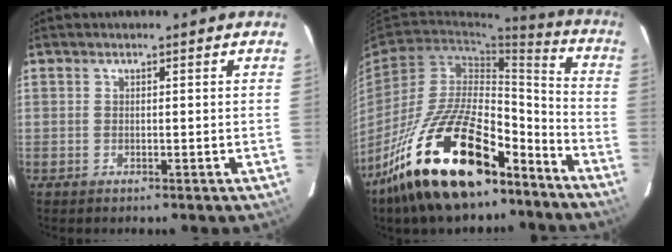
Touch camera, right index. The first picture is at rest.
{"total": 26.1, "force": [-17.9, 10.5, 15.8], "torque": [-0.284, 0.006, -0.287]}